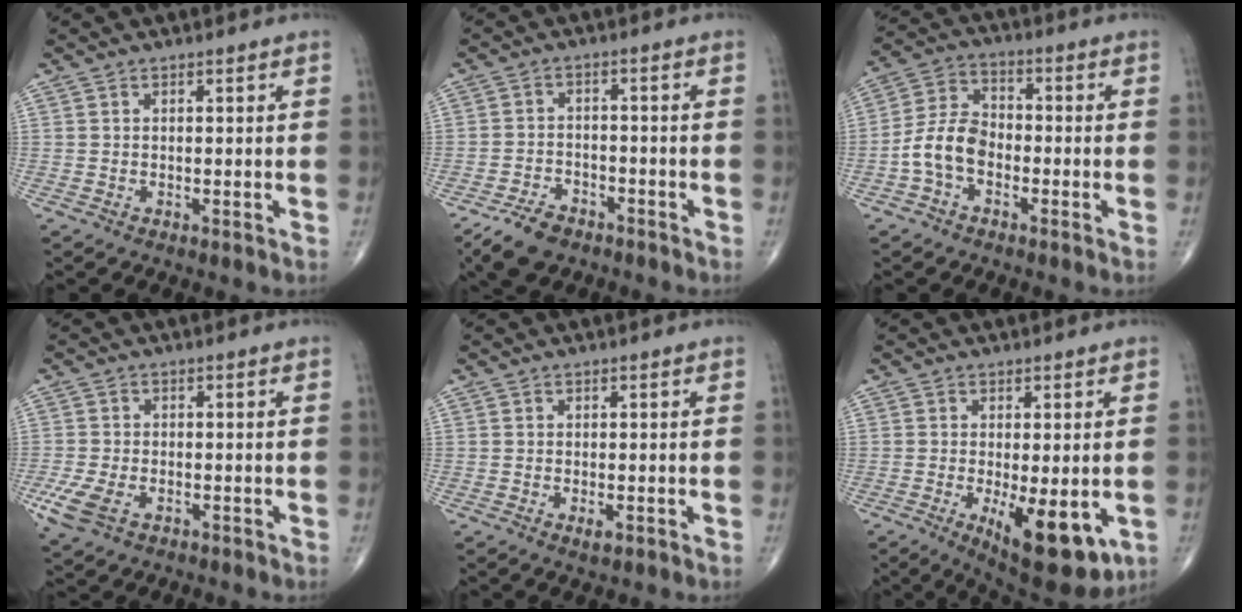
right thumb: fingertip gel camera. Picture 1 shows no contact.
{"total": 7.2, "force": [-5.1, 3.9, 3.3], "torque": [-0.055, 0.016, -0.090]}
{"total": 8.6, "force": [-2.8, 5.7, 5.8], "torque": [-0.106, 0.035, -0.064]}
{"total": 6.5, "force": [-2.7, 3.8, 4.5], "torque": [-0.109, 0.000, -0.048]}
{"total": 1.5, "force": [-0.6, 0.6, 1.2], "torque": [-0.020, -0.003, -0.009]}
{"total": 12.5, "force": [-3.8, 4.8, 10.9], "torque": [-0.147, -0.022, -0.043]}